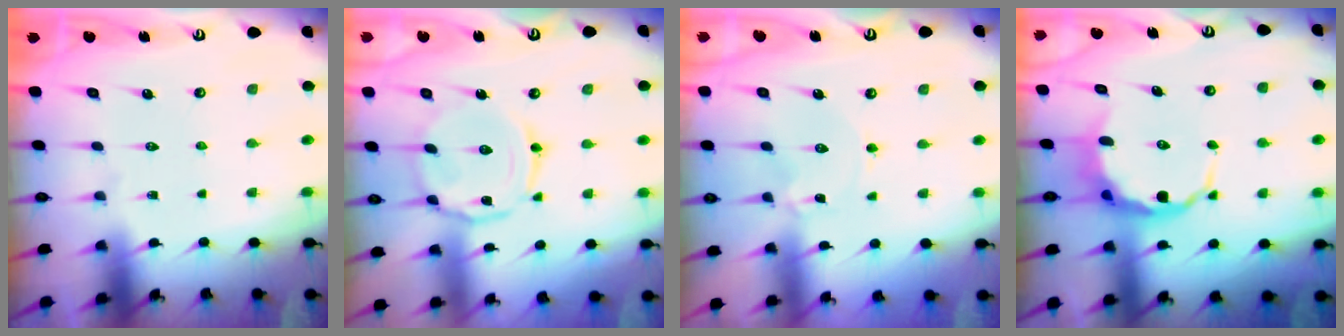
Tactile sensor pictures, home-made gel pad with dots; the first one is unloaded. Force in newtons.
{"total": 8.0, "press": 8.0, "slide": 0.6}
{"total": 1.5, "press": 1.5, "slide": 0.2}
{"total": 7.8, "press": 7.6, "slide": 1.8}